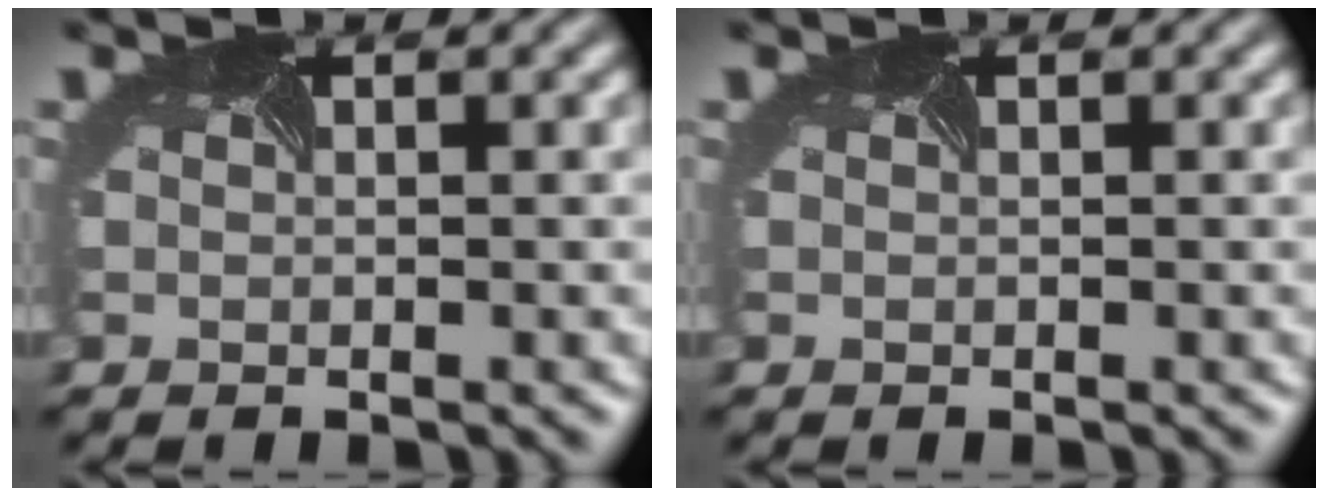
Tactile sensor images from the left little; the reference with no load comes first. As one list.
[{"total": 0.0}]